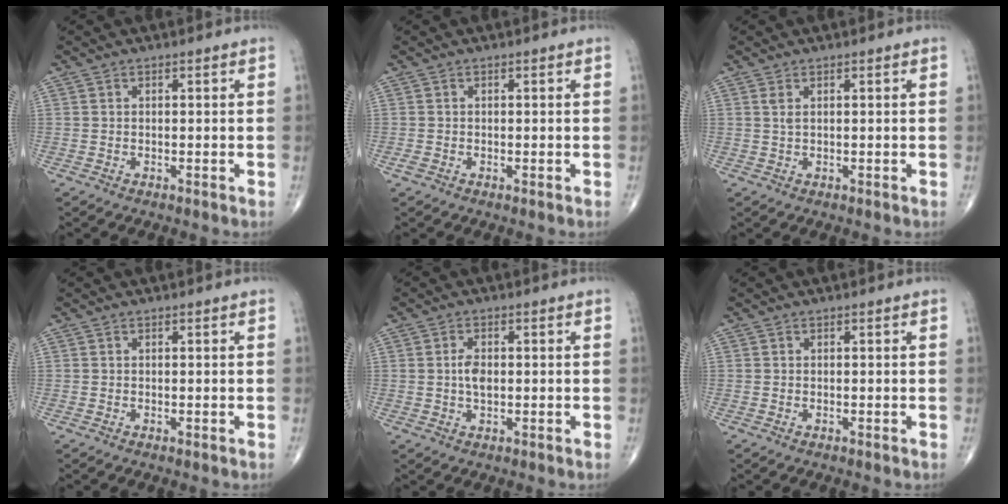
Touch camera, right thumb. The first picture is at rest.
{"total": 0.9, "force": [-0.4, 0.5, 0.7], "torque": [-0.021, -0.001, -0.007]}
{"total": 1.1, "force": [0.5, 0.3, 1.0], "torque": [-0.025, 0.003, 0.013]}
{"total": 0.0}
{"total": 3.2, "force": [0.2, 1.8, 2.7], "torque": [-0.050, 0.000, 0.003]}
{"total": 0.0}